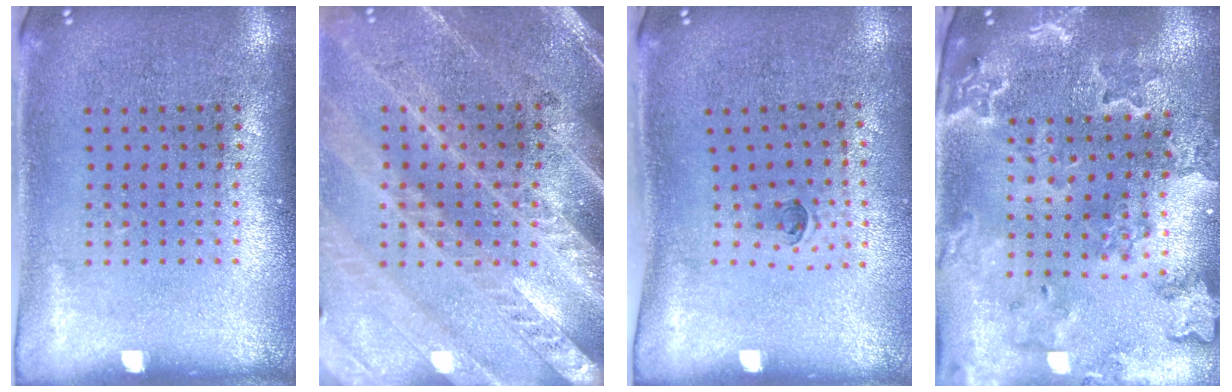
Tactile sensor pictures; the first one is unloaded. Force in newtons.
{"total": 3.2, "press": 2.8, "slide": 1.4}
{"total": 0.5, "press": 0.3, "slide": 0.4}
{"total": 2.2, "press": 2.1, "slide": 0.4}